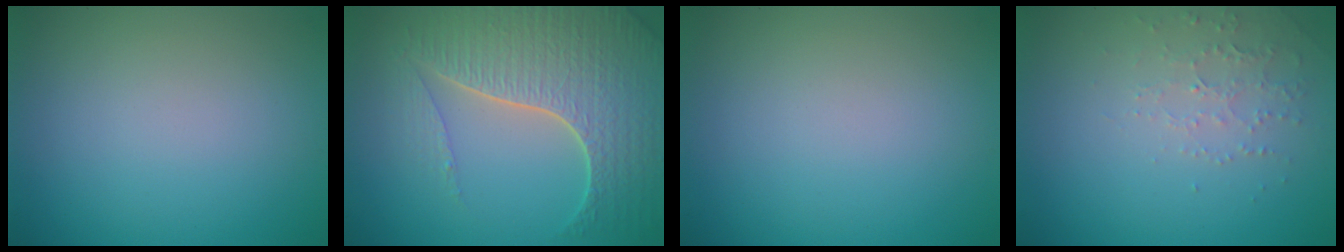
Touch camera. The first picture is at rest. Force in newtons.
{"total": 7.5, "press": 5.6, "slide": 5.1}
{"total": 0.0}
{"total": 1.9, "press": 1.8, "slide": 0.6}